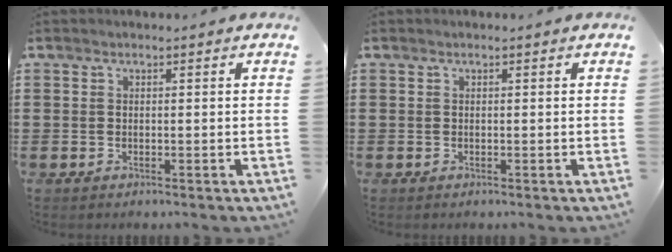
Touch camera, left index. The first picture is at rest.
{"total": 0.0}